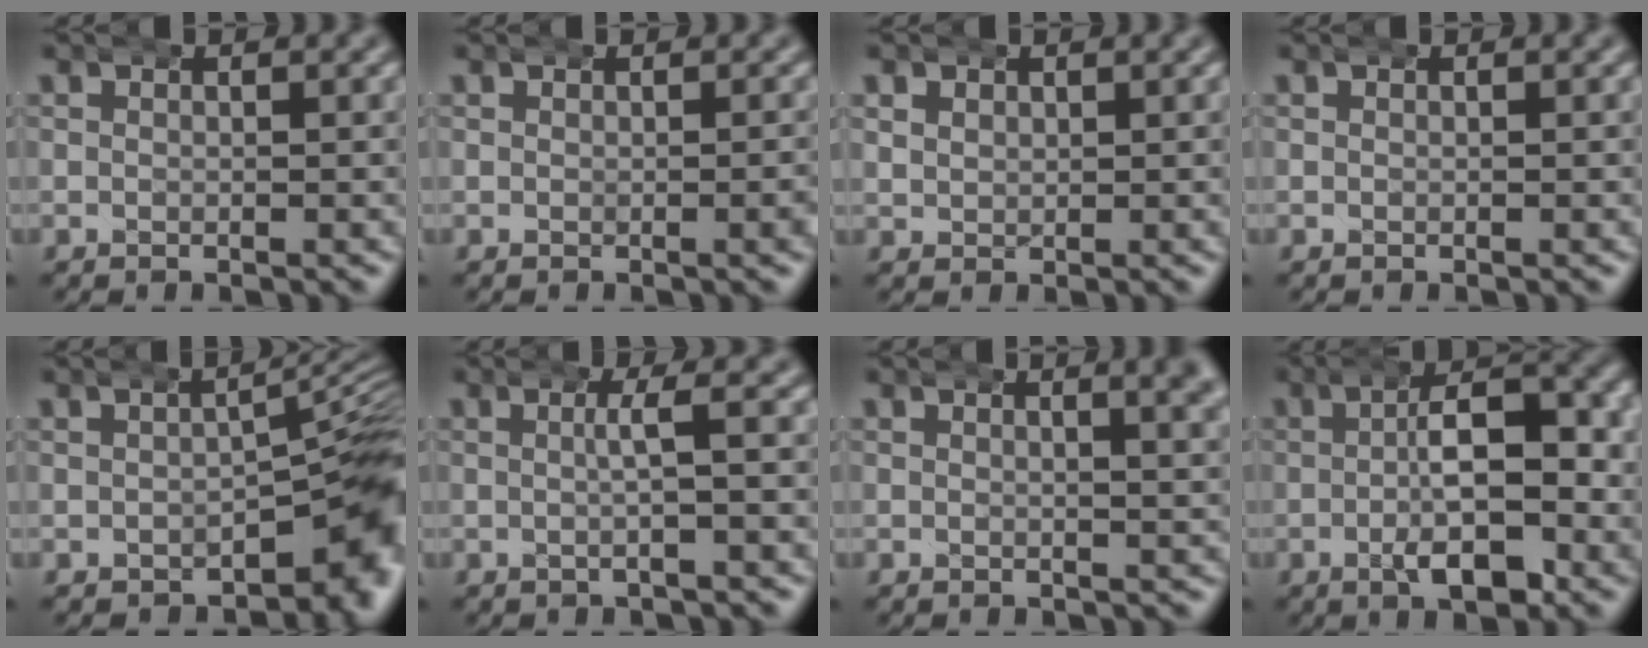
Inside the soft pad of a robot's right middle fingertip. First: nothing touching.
{"total": 0.6, "force": [-0.3, 0.0, 0.5], "torque": [-0.004, 0.005, -0.006]}
{"total": 1.5, "force": [0.5, 1.3, 0.4], "torque": [-0.014, -0.001, 0.014]}
{"total": 0.0}
{"total": 8.1, "force": [-1.6, 4.4, 6.6], "torque": [-0.057, 0.003, -0.022]}
{"total": 2.3, "force": [0.0, 0.2, 2.3], "torque": [-0.036, 0.010, -0.003]}
{"total": 3.4, "force": [1.9, 0.8, 2.7], "torque": [-0.031, 0.011, 0.025]}
{"total": 8.2, "force": [-1.2, 3.3, 7.5], "torque": [-0.107, 0.004, -0.021]}